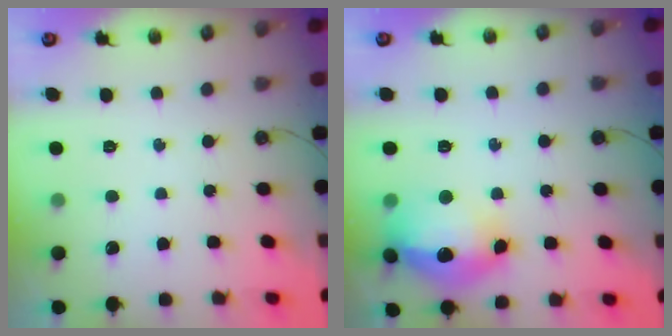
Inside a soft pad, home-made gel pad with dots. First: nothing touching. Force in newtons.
{"total": 17.1, "press": 17.0, "slide": 1.5}